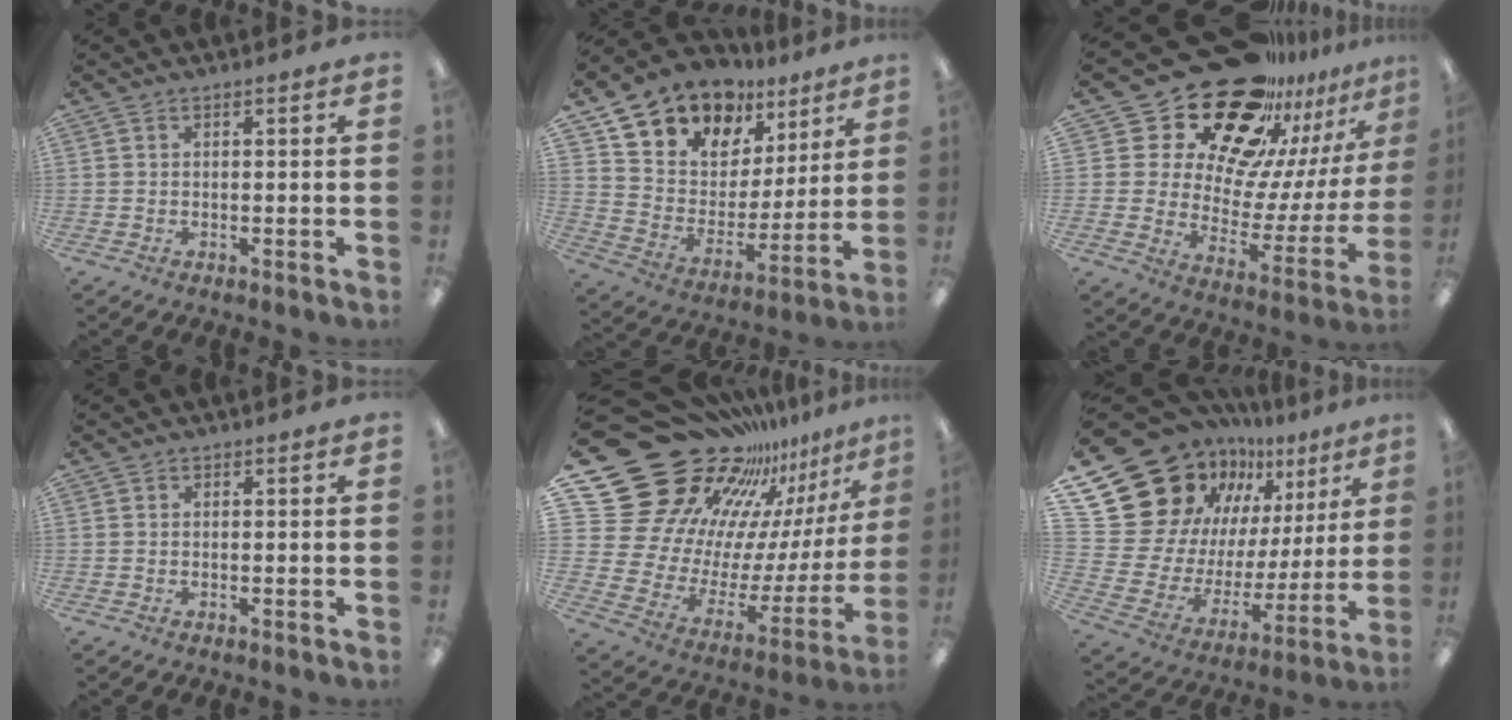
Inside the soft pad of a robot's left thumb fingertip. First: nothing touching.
{"total": 13.2, "force": [10.5, 7.8, 1.7], "torque": [-0.067, -0.085, 0.199]}
{"total": 26.7, "force": [20.4, 12.6, 11.8], "torque": [-0.203, -0.144, 0.373]}
{"total": 0.0}
{"total": 29.2, "force": [20.4, 17.0, 12.1], "torque": [-0.176, -0.197, 0.427]}
{"total": 22.6, "force": [14.6, 15.3, 8.0], "torque": [-0.155, -0.112, 0.297]}